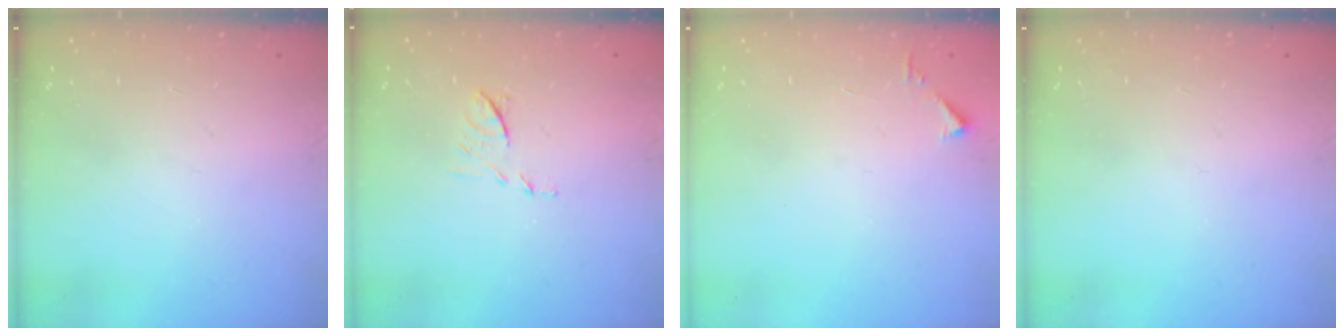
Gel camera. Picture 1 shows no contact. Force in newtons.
{"total": 6.6, "press": 6.6, "slide": 0.5}
{"total": 3.3, "press": 3.2, "slide": 0.4}
{"total": 0.0}